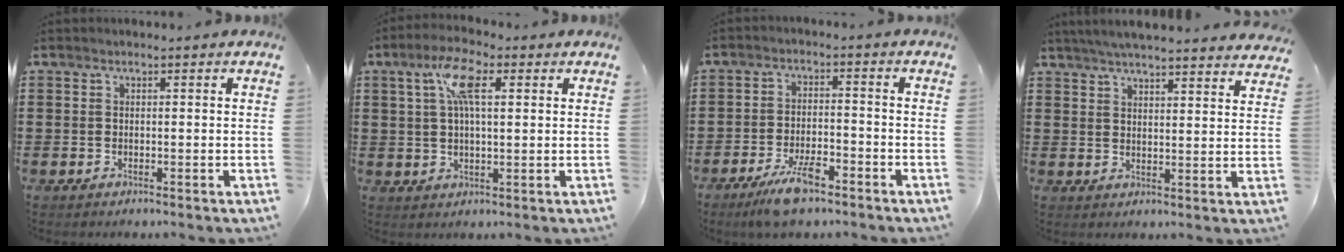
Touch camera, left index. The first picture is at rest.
{"total": 7.4, "force": [2.8, 2.8, 6.3], "torque": [-0.141, 0.009, 0.045]}
{"total": 6.1, "force": [-4.3, 1.7, 4.0], "torque": [-0.075, 0.005, -0.077]}
{"total": 4.9, "force": [4.7, -0.3, 1.2], "torque": [-0.040, -0.022, 0.085]}